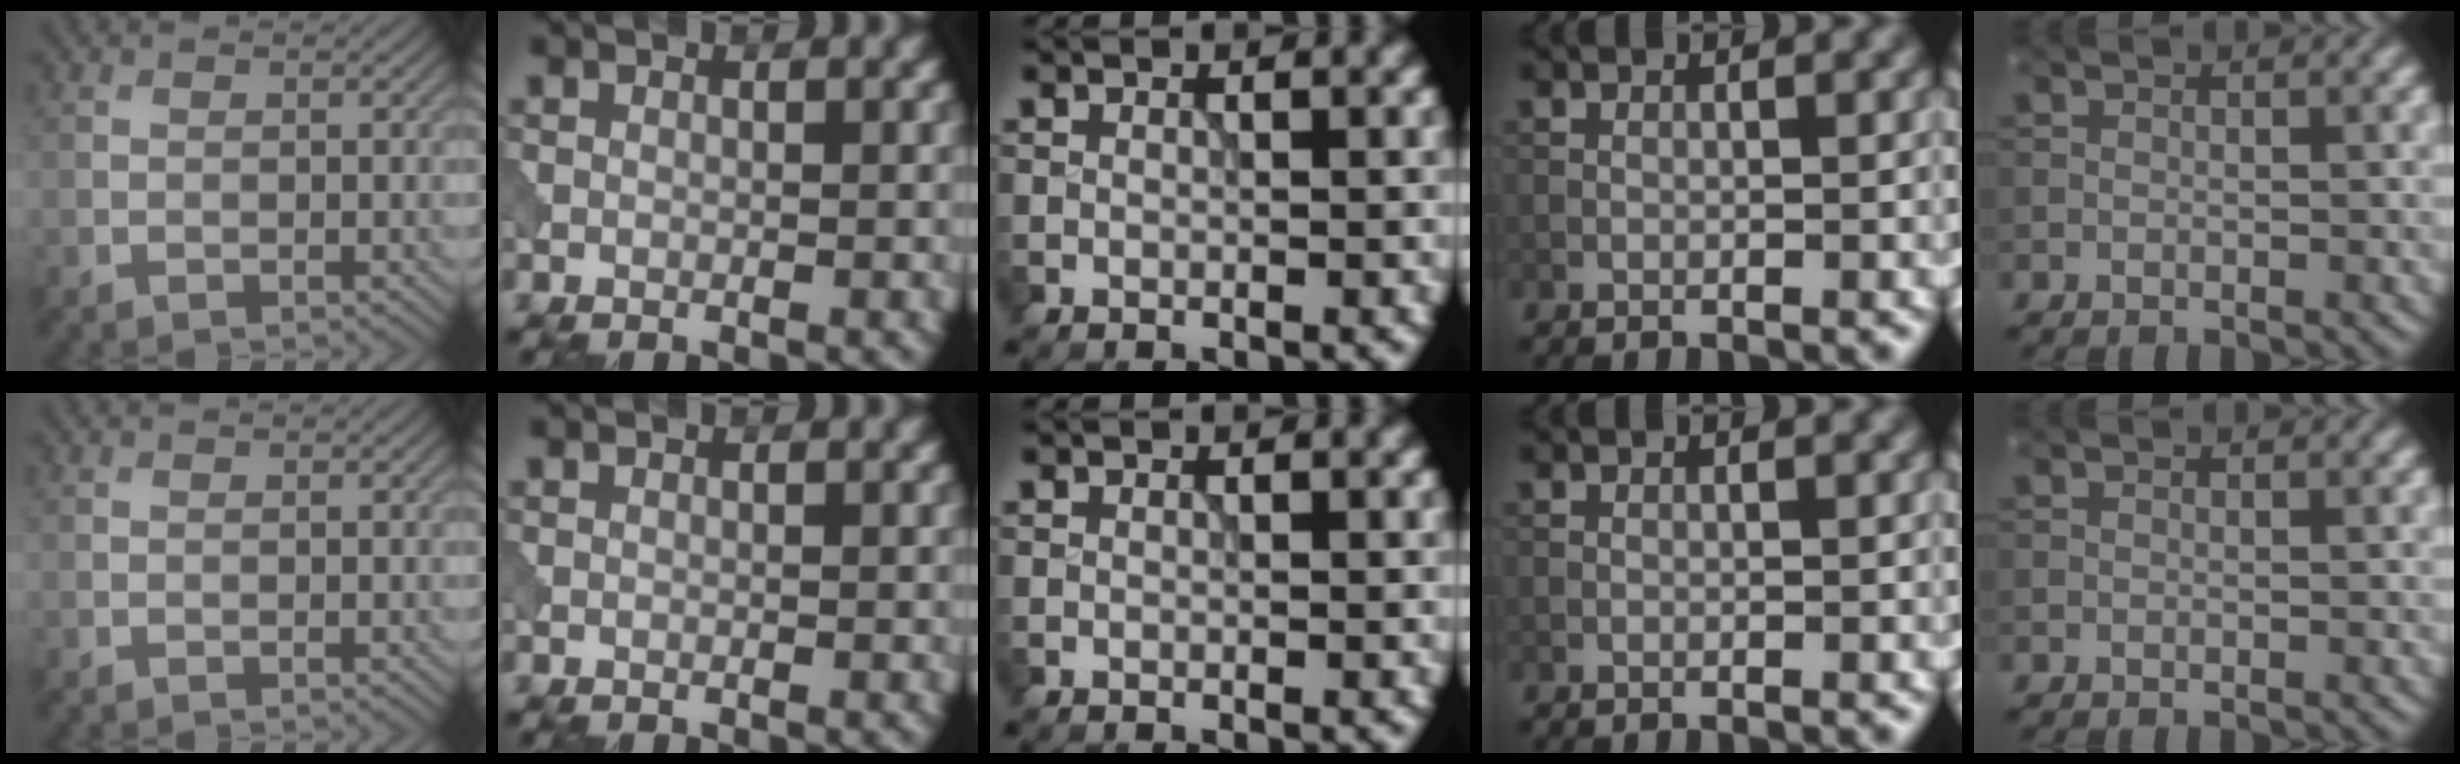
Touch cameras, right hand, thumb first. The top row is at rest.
{}